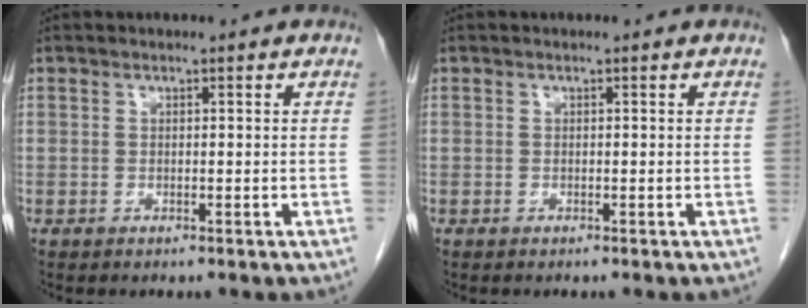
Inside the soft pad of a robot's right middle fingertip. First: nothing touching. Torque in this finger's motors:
{"motor_torque": [-0.07, 0.07, -0.07, -0.02]}